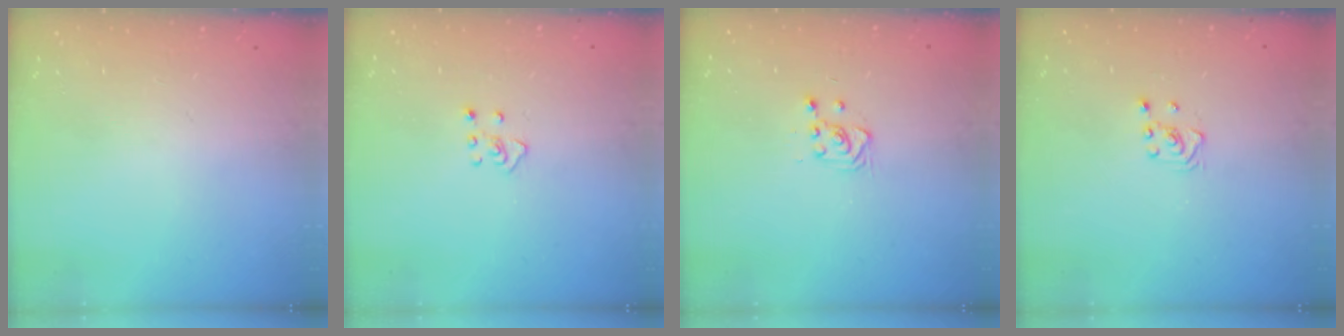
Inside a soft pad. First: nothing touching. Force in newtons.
{"total": 3.4, "press": 3.3, "slide": 0.6}
{"total": 2.8, "press": 2.7, "slide": 0.7}
{"total": 2.8, "press": 2.6, "slide": 1.1}